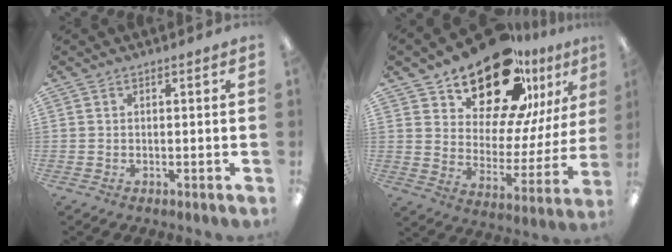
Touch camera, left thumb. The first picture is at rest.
{"total": 23.0, "force": [17.7, 10.0, 10.7], "torque": [-0.172, -0.120, 0.308]}